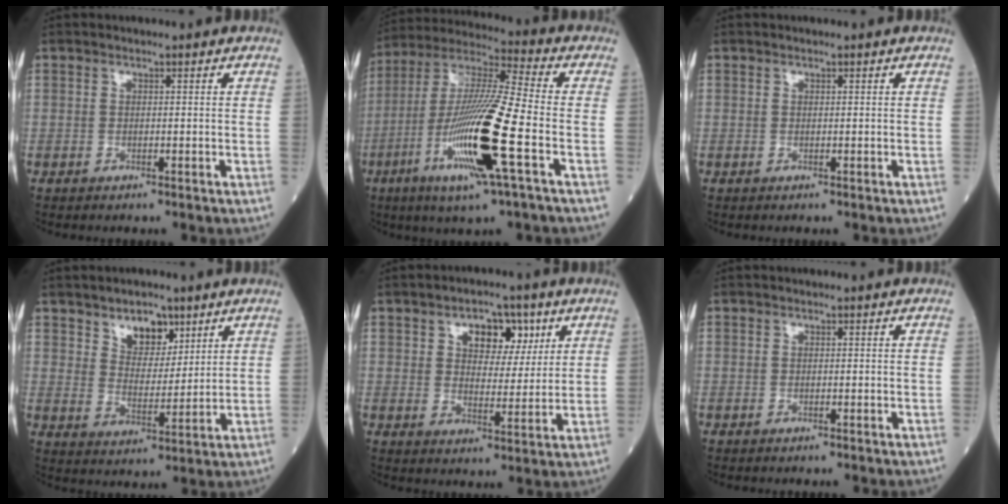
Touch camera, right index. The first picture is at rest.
{"total": 18.0, "force": [-6.0, 0.3, 17.0], "torque": [-0.350, -0.021, -0.117]}
{"total": 0.0}
{"total": 6.8, "force": [4.3, 3.7, 3.7], "torque": [-0.059, 0.000, 0.076]}
{"total": 7.6, "force": [3.6, 4.2, 5.2], "torque": [-0.071, 0.015, 0.057]}
{"total": 0.0}